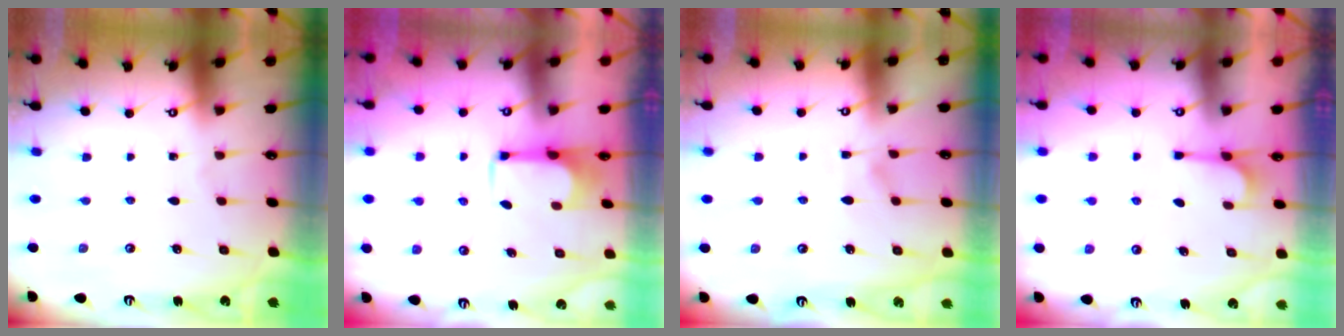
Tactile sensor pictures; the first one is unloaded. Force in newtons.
{"total": 3.8, "press": 3.7, "slide": 0.7}
{"total": 4.8, "press": 4.8, "slide": 0.5}
{"total": 2.4, "press": 2.2, "slide": 1.0}